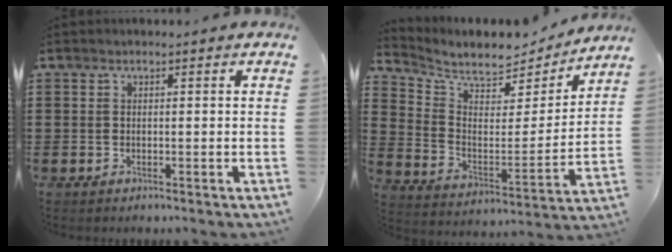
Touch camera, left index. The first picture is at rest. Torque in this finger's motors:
{"motor_torque": [1.46, -0.67, 0.08, 0.05]}